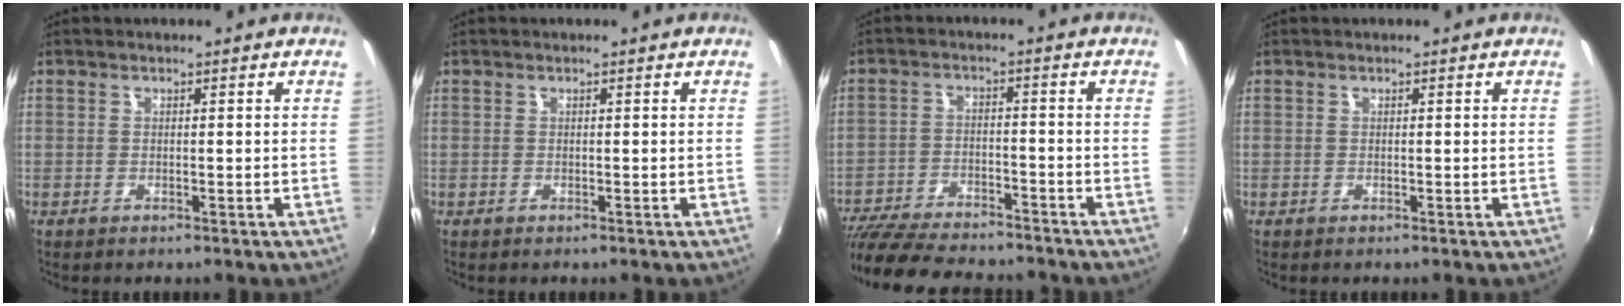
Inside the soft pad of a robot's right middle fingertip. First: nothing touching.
{"total": 0.0}
{"total": 17.6, "force": [-15.3, 4.3, 7.5], "torque": [-0.161, -0.028, -0.241]}
{"total": 0.0}